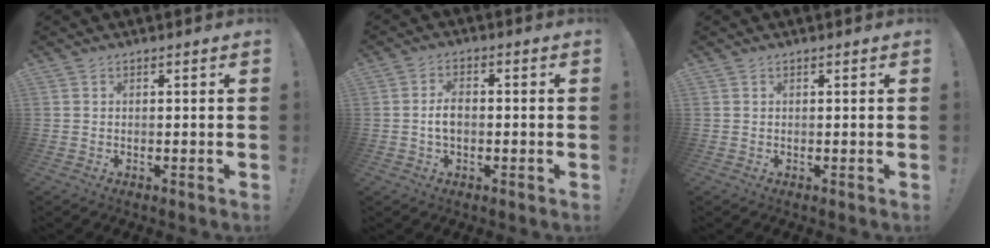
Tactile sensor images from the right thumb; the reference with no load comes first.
{"total": 4.6, "force": [-0.3, 2.5, 3.8], "torque": [-0.066, 0.005, -0.008]}
{"total": 0.0}